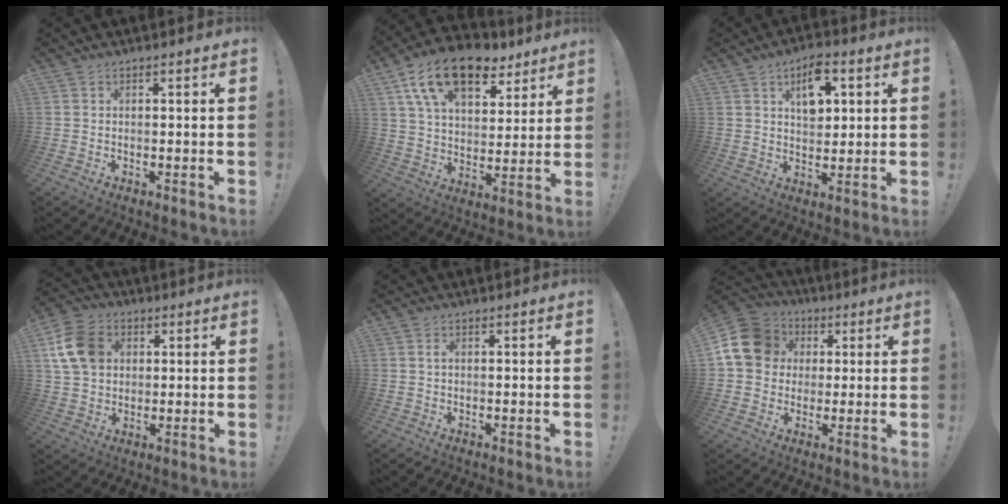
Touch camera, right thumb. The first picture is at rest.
{"total": 17.9, "force": [11.1, 9.5, 10.3], "torque": [-0.175, -0.062, 0.199]}
{"total": 9.8, "force": [3.9, 5.8, 6.8], "torque": [-0.095, -0.005, 0.066]}
{"total": 12.7, "force": [3.5, 9.9, 7.2], "torque": [-0.125, 0.001, 0.073]}
{"total": 0.7, "force": [-0.1, 0.4, 0.6], "torque": [-0.017, 0.006, -0.001]}
{"total": 15.8, "force": [3.3, 13.3, 7.7], "torque": [-0.133, 0.003, 0.069]}